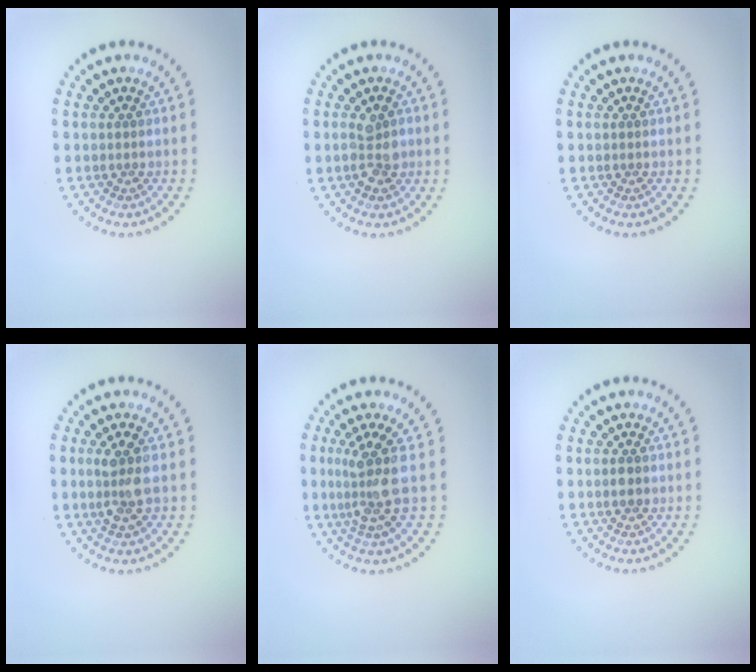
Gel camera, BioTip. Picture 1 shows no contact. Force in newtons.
{"total": 2.4, "press": 2.4, "slide": 0.1}
{"total": 0.0}
{"total": 2.9, "press": 2.8, "slide": 0.8}
{"total": 3.6, "press": 2.7, "slide": 2.4}
{"total": 1.4, "press": 1.4, "slide": 0.1}